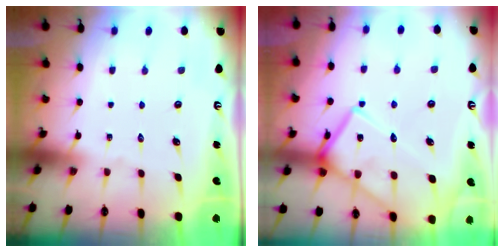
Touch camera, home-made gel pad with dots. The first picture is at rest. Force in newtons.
{"total": 17.9, "press": 17.9, "slide": 1.7}